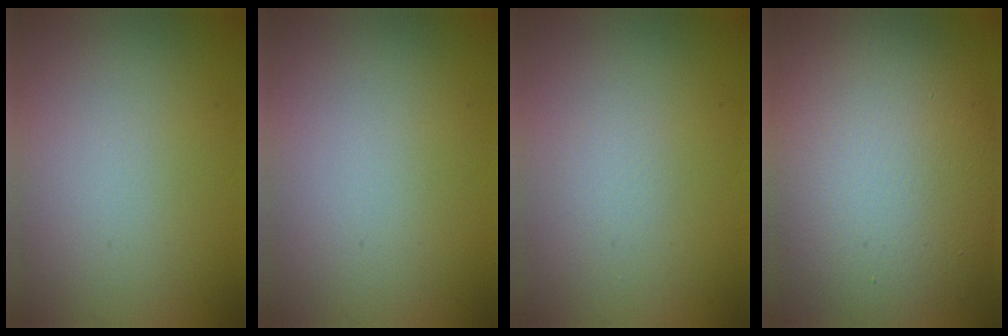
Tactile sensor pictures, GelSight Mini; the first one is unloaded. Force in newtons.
{"total": 0.0}
{"total": 0.5, "press": 0.5, "slide": 0.1}
{"total": 12.7, "press": 12.6, "slide": 0.8}